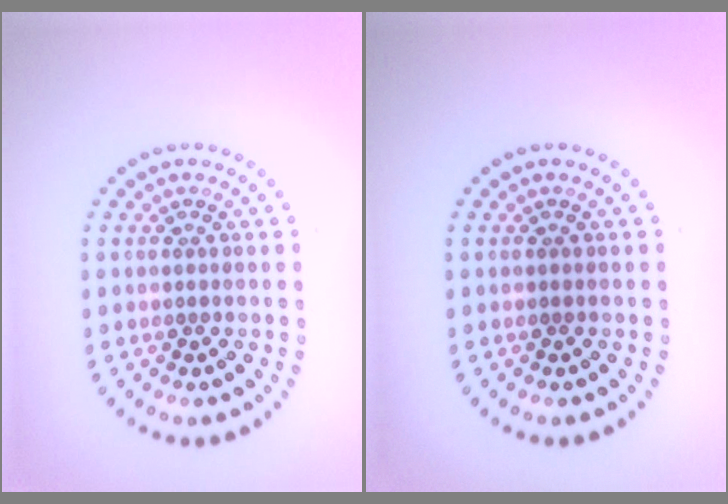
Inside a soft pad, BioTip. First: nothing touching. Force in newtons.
{"total": 0.0}